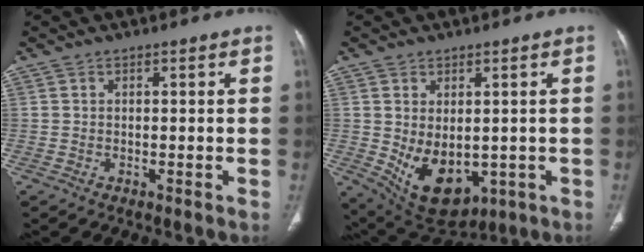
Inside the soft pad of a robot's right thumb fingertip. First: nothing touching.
{"total": 11.5, "force": [-1.6, 7.2, 8.9], "torque": [-0.127, -0.009, 0.006]}